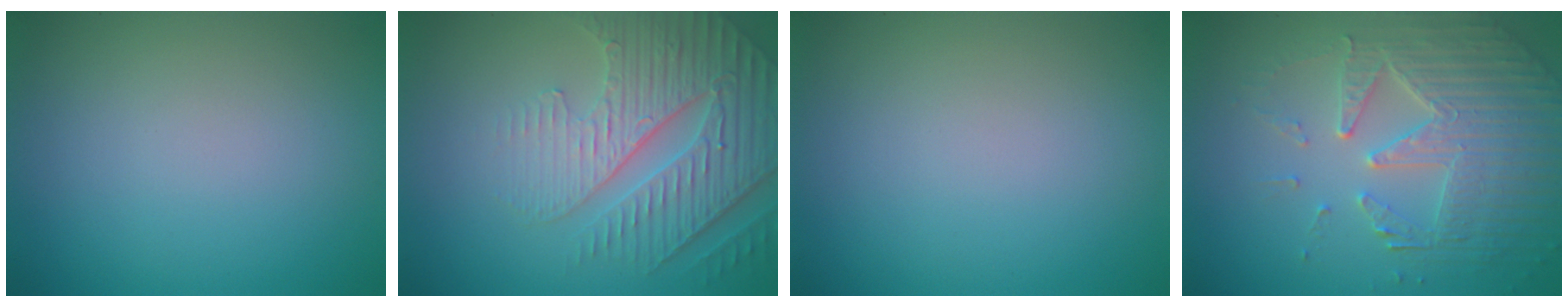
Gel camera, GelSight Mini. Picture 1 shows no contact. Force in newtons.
{"total": 5.7, "press": 4.9, "slide": 3.0}
{"total": 0.0}
{"total": 5.7, "press": 4.7, "slide": 3.3}